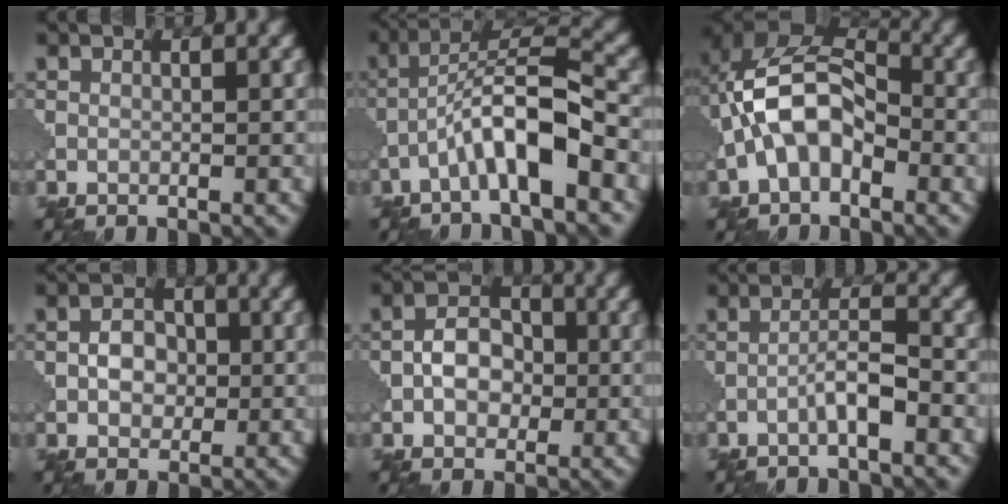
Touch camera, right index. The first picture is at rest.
{"total": 6.6, "force": [-2.9, 1.2, 5.8], "torque": [-0.105, 0.024, -0.058]}
{"total": 9.2, "force": [-1.6, 5.5, 7.1], "torque": [-0.146, 0.023, -0.045]}
{"total": 2.9, "force": [-0.2, 2.2, 1.8], "torque": [-0.029, 0.004, -0.009]}
{"total": 4.0, "force": [-0.6, 2.9, 2.7], "torque": [-0.042, 0.006, -0.016]}
{"total": 2.9, "force": [-1.4, 0.4, 2.5], "torque": [-0.045, 0.013, -0.030]}